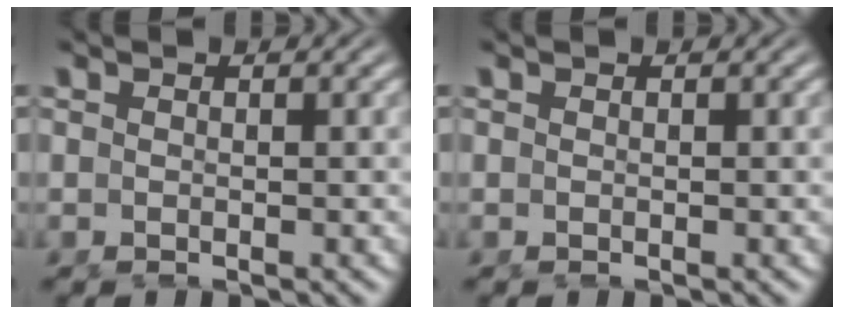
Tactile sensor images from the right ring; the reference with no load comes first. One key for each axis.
{"total": 0.0}